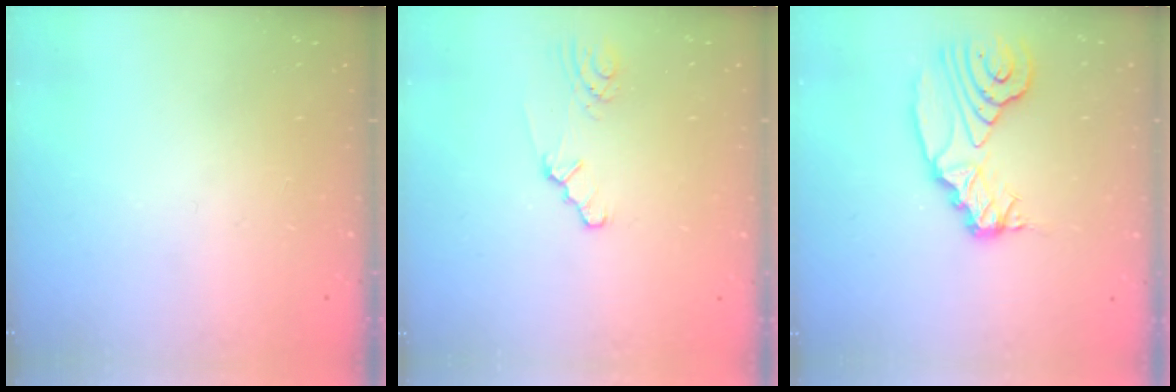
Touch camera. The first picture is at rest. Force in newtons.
{"total": 2.2, "press": 2.2, "slide": 0.4}
{"total": 11.7, "press": 11.6, "slide": 1.6}